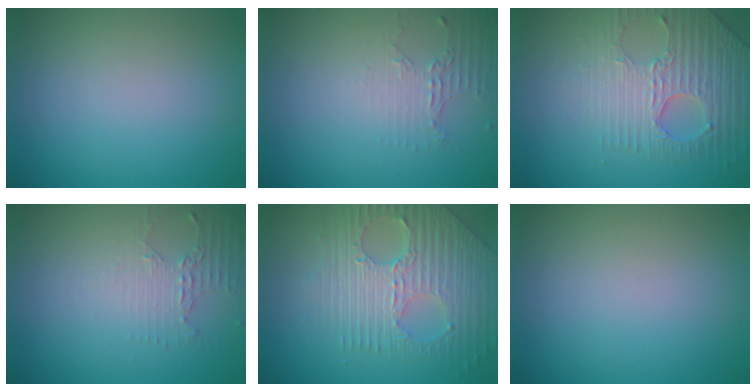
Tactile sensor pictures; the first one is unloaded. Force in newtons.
{"total": 1.9, "press": 1.4, "slide": 1.3}
{"total": 4.0, "press": 3.8, "slide": 1.2}
{"total": 2.2, "press": 1.6, "slide": 1.5}
{"total": 7.8, "press": 5.2, "slide": 5.8}
{"total": 0.0}